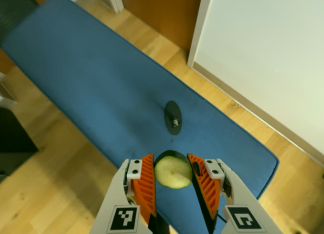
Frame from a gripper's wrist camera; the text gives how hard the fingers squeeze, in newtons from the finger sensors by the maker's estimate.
{"total": 8.8, "left": 7.9, "right": 9.8}